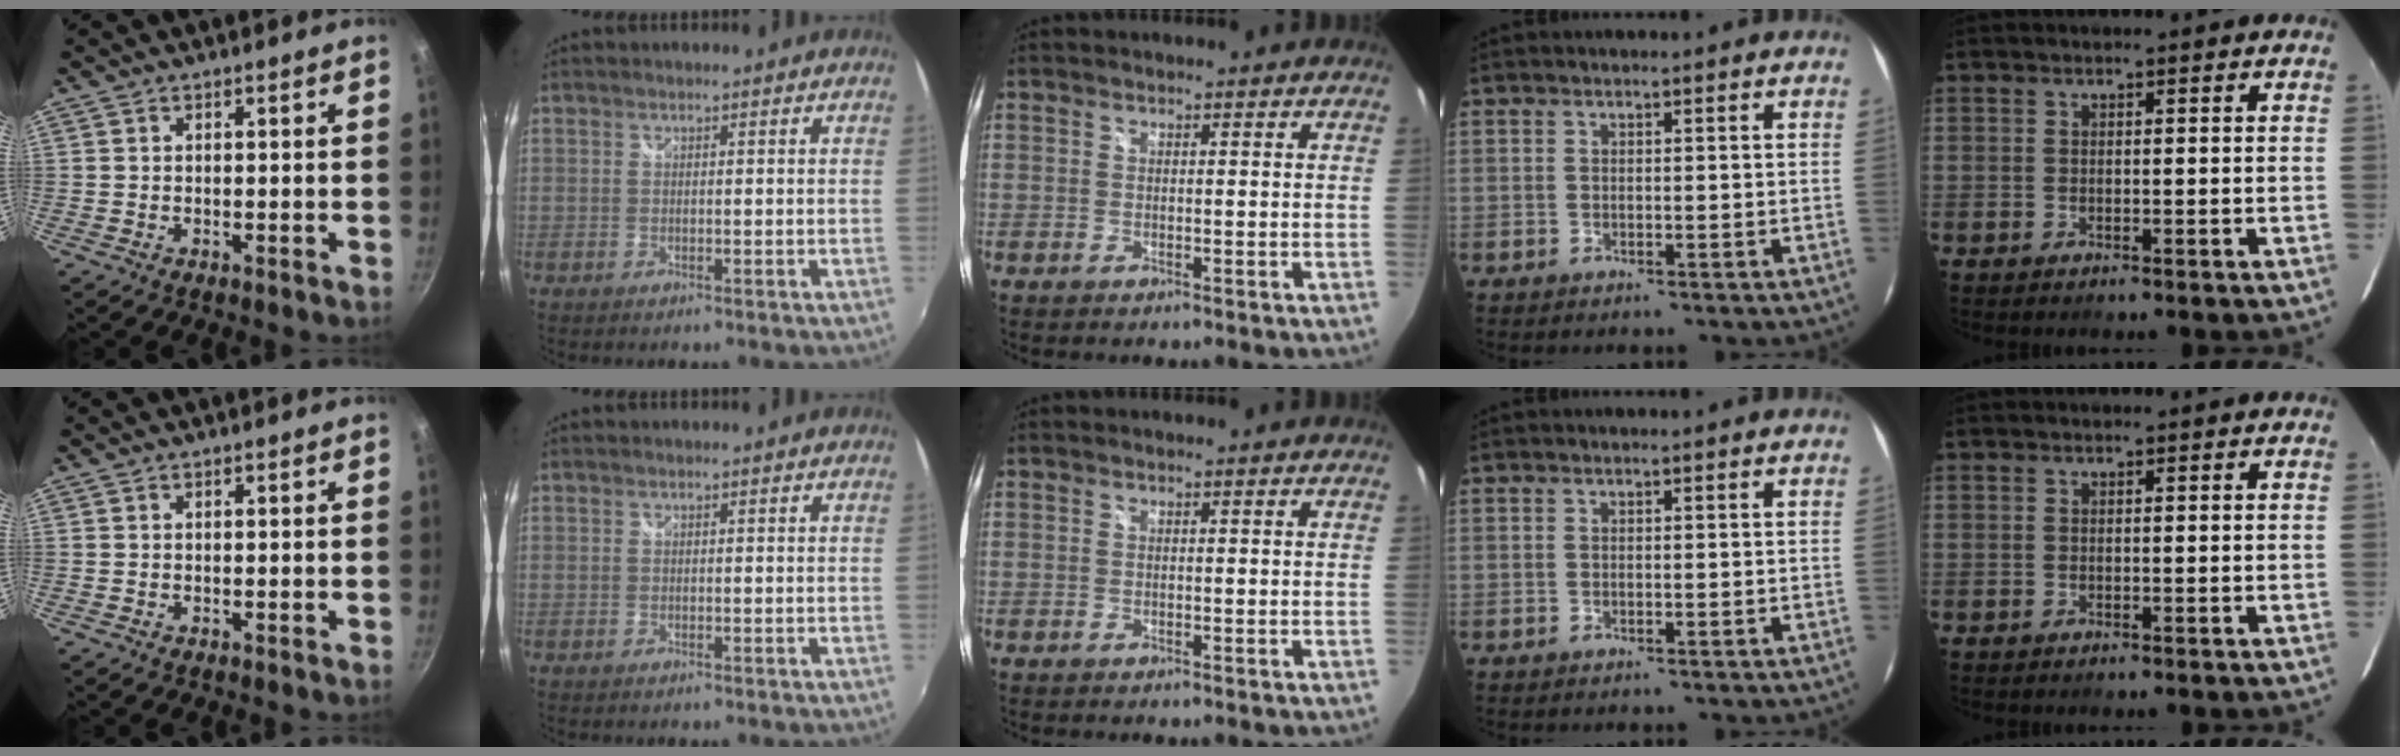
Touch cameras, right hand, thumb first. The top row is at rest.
{}